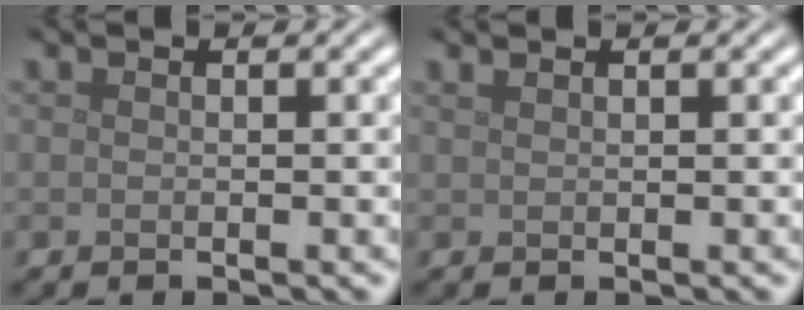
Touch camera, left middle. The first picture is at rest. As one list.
[{"total": 0.5, "force": [0.5, 0.1, 0.2], "torque": [-0.003, 0.002, 0.011]}]